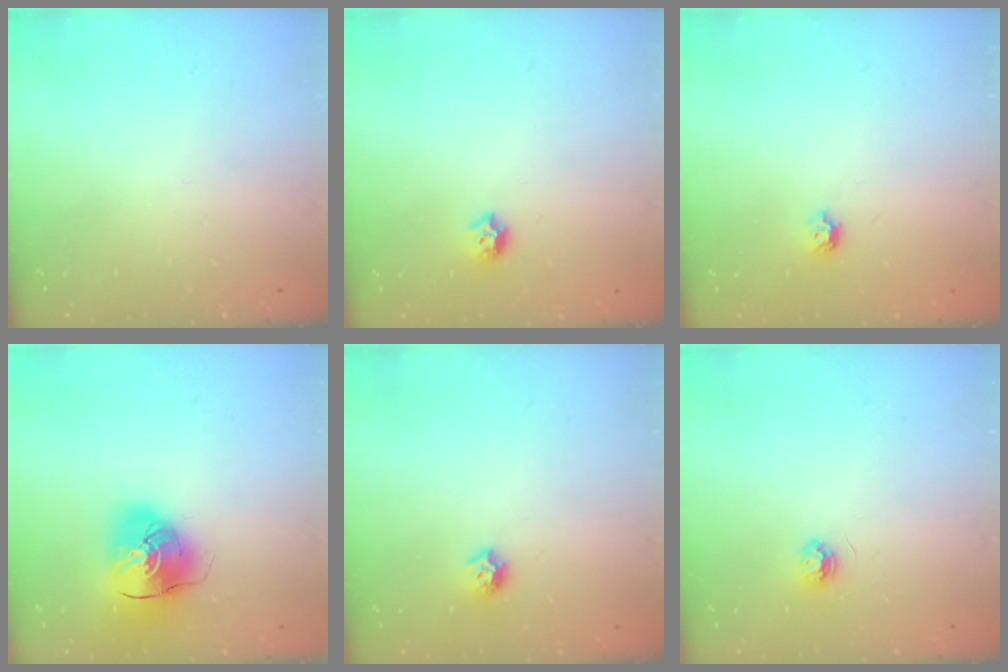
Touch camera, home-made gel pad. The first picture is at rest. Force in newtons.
{"total": 6.2, "press": 6.2, "slide": 0.8}
{"total": 5.4, "press": 5.4, "slide": 0.9}
{"total": 11.4, "press": 11.3, "slide": 1.8}
{"total": 6.4, "press": 6.4, "slide": 0.8}
{"total": 3.7, "press": 3.7, "slide": 0.5}